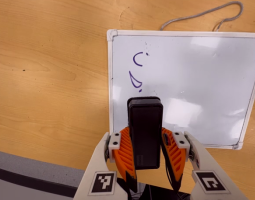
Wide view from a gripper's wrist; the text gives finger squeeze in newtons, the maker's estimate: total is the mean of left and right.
{"total": 6.8, "left": 6.3, "right": 7.4}